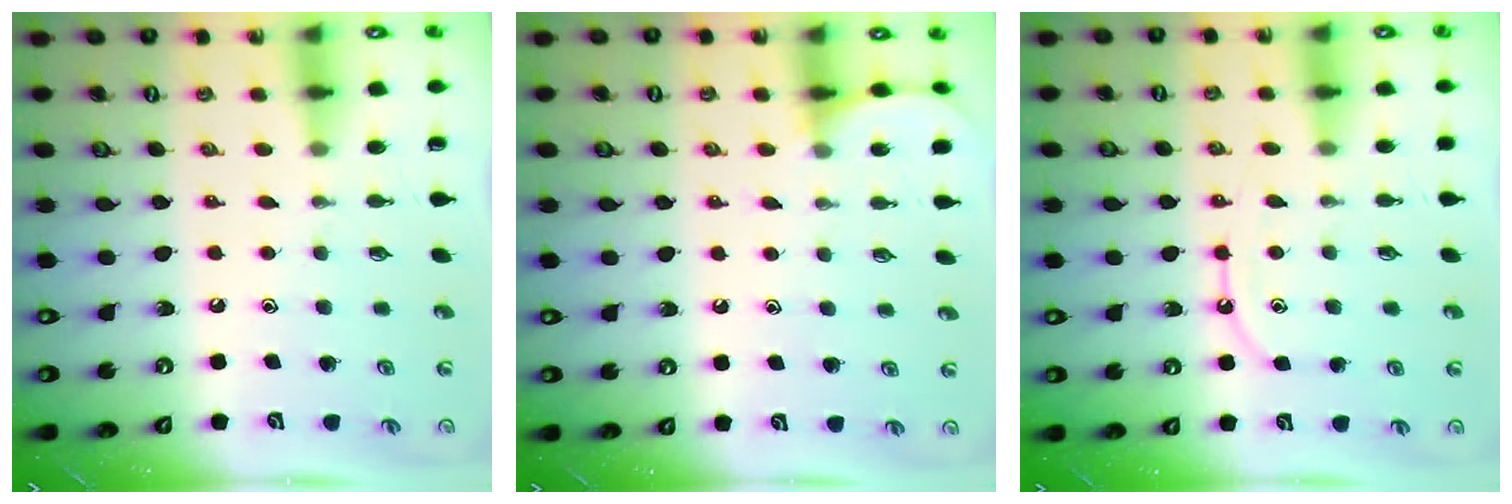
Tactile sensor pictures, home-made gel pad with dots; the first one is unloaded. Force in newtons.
{"total": 5.4, "press": 5.4, "slide": 0.7}
{"total": 7.5, "press": 7.5, "slide": 0.8}